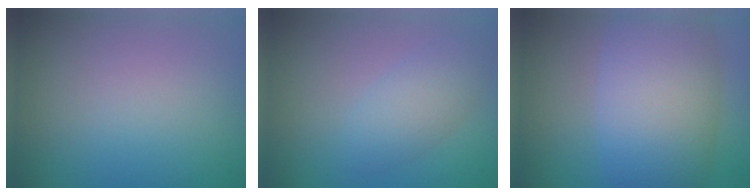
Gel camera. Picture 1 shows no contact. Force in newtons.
{"total": 2.8, "press": 2.8, "slide": 0.1}
{"total": 10.1, "press": 10.0, "slide": 0.6}